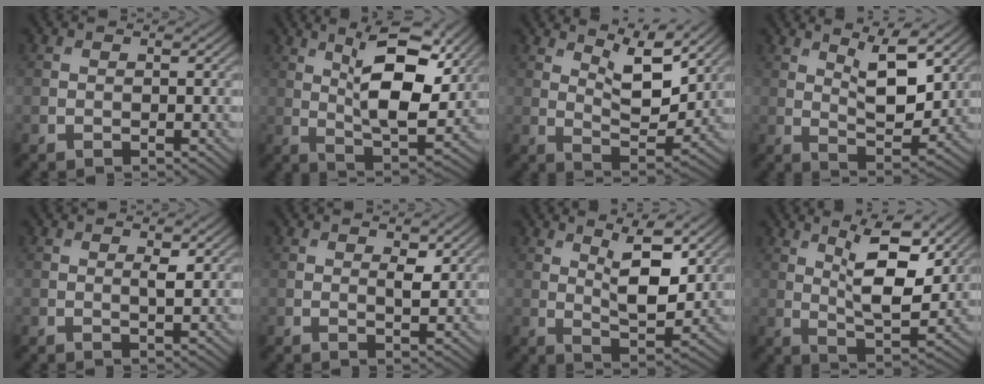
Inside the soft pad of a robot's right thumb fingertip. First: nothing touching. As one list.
[{"total": 12.9, "force": [5.1, 4.6, 11.0], "torque": [-0.175, -0.003, 0.083]}, {"total": 8.3, "force": [5.3, 2.7, 5.7], "torque": [-0.102, -0.014, 0.091]}, {"total": 7.6, "force": [3.7, 2.6, 6.1], "torque": [-0.102, -0.008, 0.067]}, {"total": 1.3, "force": [0.5, 0.2, 1.2], "torque": [-0.024, -0.003, 0.007]}, {"total": 1.8, "force": [0.9, 0.5, 1.5], "torque": [-0.029, -0.006, 0.017]}, {"total": 7.8, "force": [3.3, 2.8, 6.5], "torque": [-0.108, -0.007, 0.061]}, {"total": 9.7, "force": [4.5, 3.0, 8.0], "torque": [-0.138, -0.006, 0.076]}]